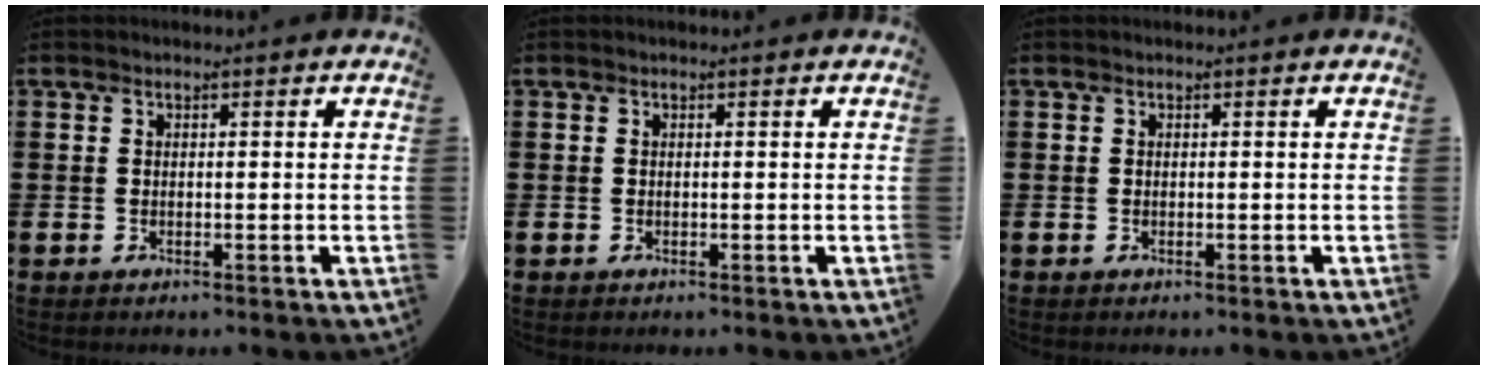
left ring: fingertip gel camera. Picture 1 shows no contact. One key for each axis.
{"total": 0.0}
{"total": 0.0}